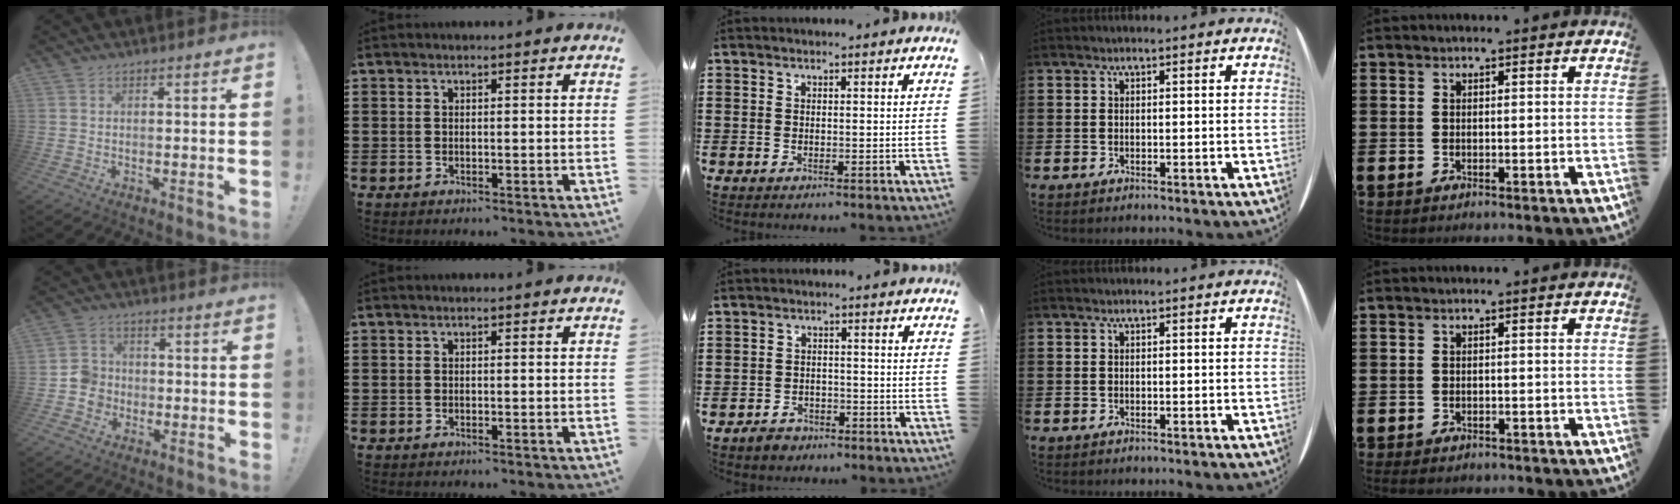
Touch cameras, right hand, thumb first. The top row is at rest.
{"thumb": {"total": 6.6, "force": [-2.3, 6.0, 1.6], "torque": [-0.025, 0.022, -0.041]}, "middle": {"total": 2.4, "force": [-2.1, 1.2, 0.2], "torque": [-0.010, 0.006, -0.046]}, "little": {"total": 0.9, "force": [-0.8, 0.2, 0.3], "torque": [-0.008, 0.000, -0.017]}}